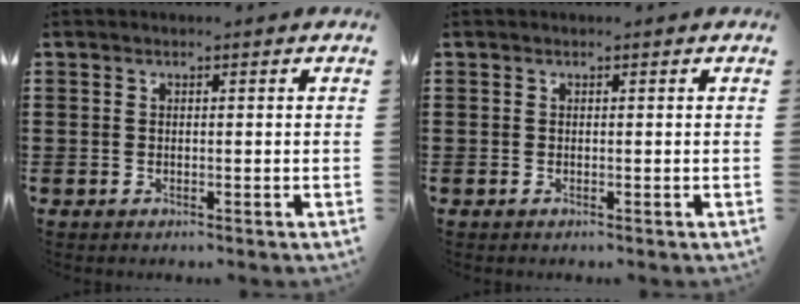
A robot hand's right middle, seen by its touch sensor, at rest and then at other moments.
{"total": 0.0}